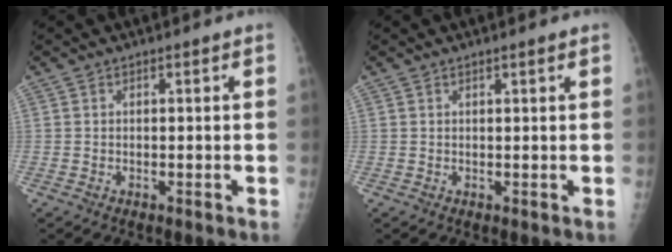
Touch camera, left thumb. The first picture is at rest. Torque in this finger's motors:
{"motor_torque": [-0.26, -0.10, 0.01, 0.07, 0.03]}